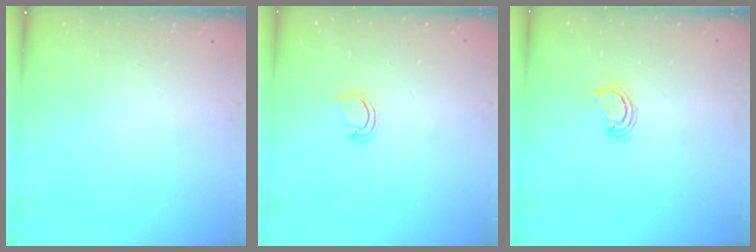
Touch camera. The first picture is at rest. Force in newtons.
{"total": 4.1, "press": 4.1, "slide": 0.3}
{"total": 2.6, "press": 2.5, "slide": 0.3}